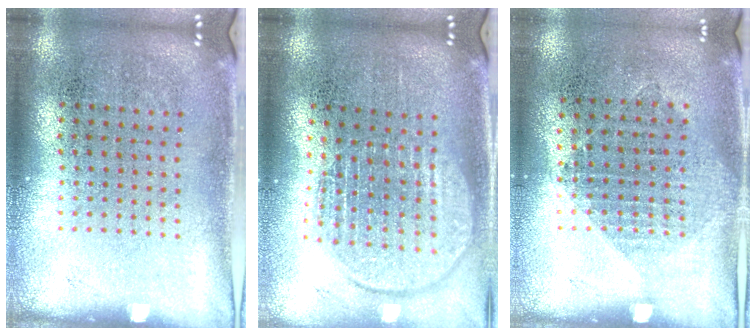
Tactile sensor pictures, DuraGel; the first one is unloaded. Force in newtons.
{"total": 1.9, "press": 1.6, "slide": 1.0}
{"total": 1.1, "press": 0.9, "slide": 0.5}